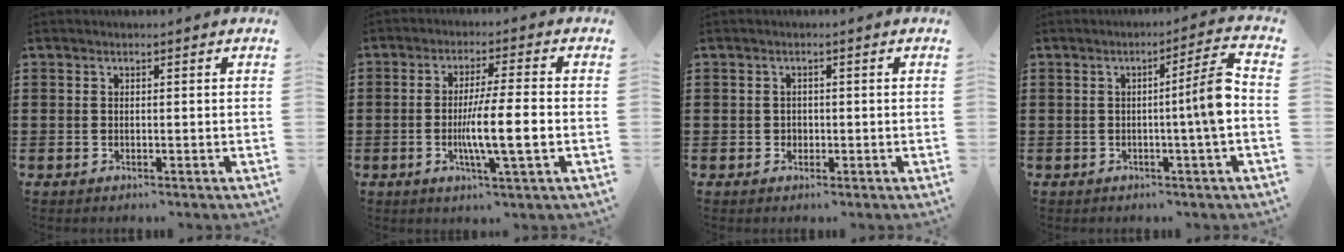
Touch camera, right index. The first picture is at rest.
{"total": 8.1, "force": [-1.7, 0.7, 7.9], "torque": [-0.138, -0.008, -0.031]}
{"total": 1.1, "force": [-0.2, 1.0, 0.3], "torque": [-0.010, 0.003, -0.005]}
{"total": 7.2, "force": [-0.5, -0.4, 7.1], "torque": [-0.109, -0.012, -0.019]}